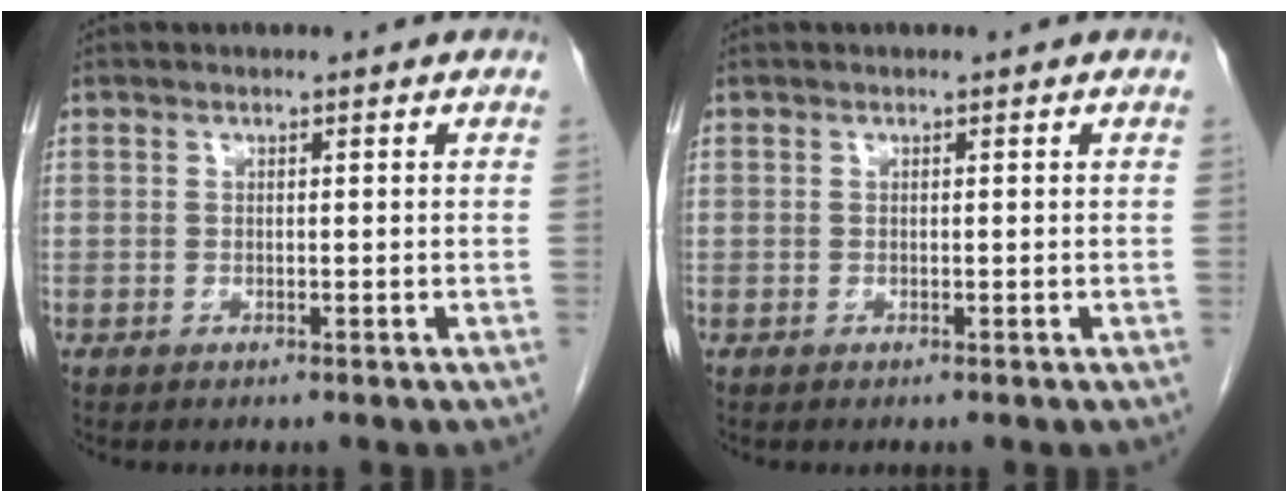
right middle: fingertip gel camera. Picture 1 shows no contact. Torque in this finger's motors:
{"motor_torque": [0.00, 0.00, 0.00, 0.00]}